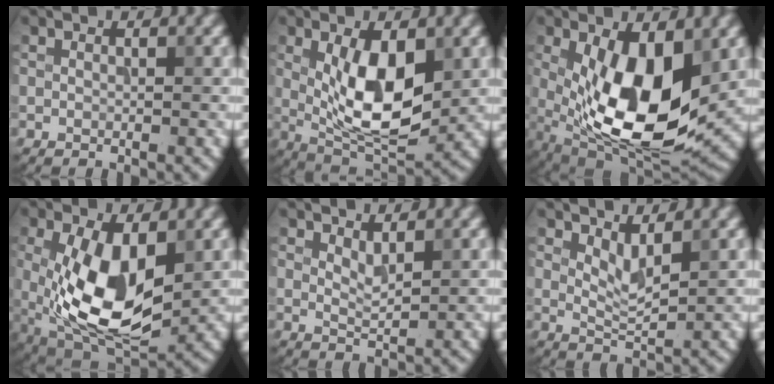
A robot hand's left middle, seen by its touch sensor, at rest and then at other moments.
{"total": 7.8, "force": [0.2, 3.4, 7.1], "torque": [-0.129, -0.015, 0.004]}
{"total": 11.8, "force": [-0.5, 5.5, 10.5], "torque": [-0.178, -0.028, -0.003]}
{"total": 10.6, "force": [-0.7, 5.4, 9.1], "torque": [-0.181, -0.019, -0.009]}
{"total": 0.8, "force": [0.5, 0.0, 0.6], "torque": [-0.014, -0.008, 0.007]}
{"total": 1.5, "force": [0.7, 0.3, 1.3], "torque": [-0.028, -0.013, 0.013]}